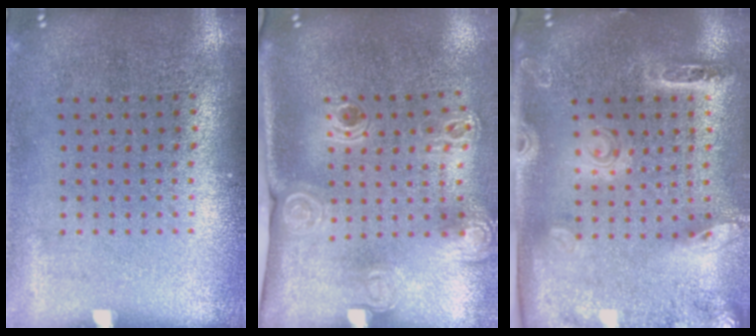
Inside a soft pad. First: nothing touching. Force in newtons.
{"total": 2.3, "press": 1.6, "slide": 1.6}
{"total": 2.7, "press": 2.0, "slide": 1.8}